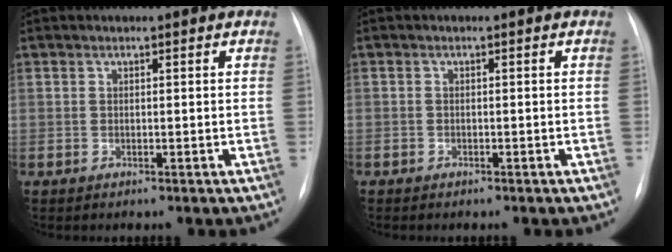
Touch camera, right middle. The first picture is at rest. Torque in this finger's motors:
{"motor_torque": [0.99, -0.99, -0.01, -0.18]}